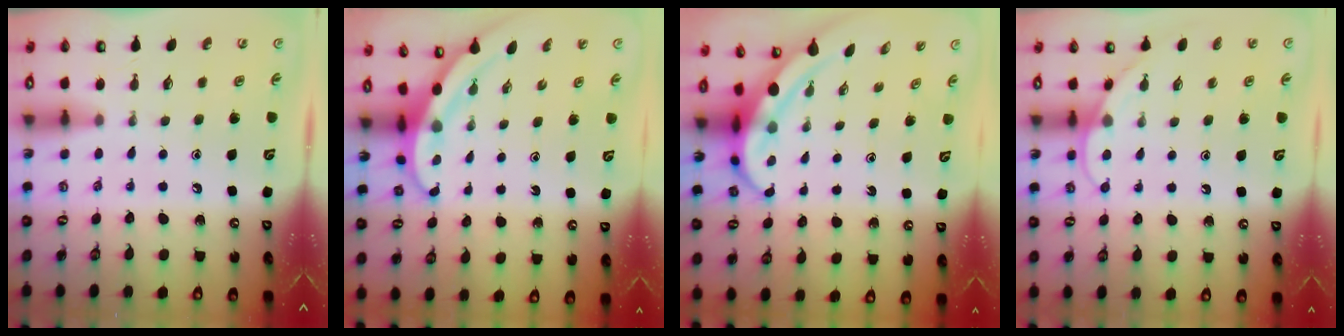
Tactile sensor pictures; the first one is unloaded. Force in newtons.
{"total": 3.3, "press": 3.3, "slide": 0.0}
{"total": 4.3, "press": 4.1, "slide": 1.1}
{"total": 6.5, "press": 6.5, "slide": 0.5}